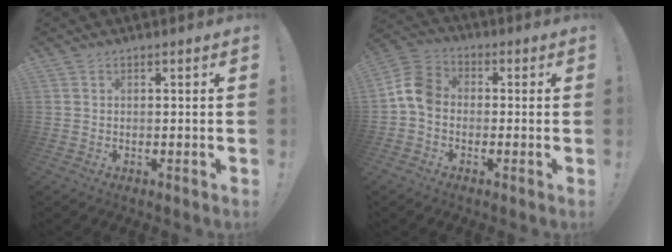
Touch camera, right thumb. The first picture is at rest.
{"total": 9.8, "force": [-1.2, 7.4, 6.4], "torque": [-0.121, 0.027, -0.013]}